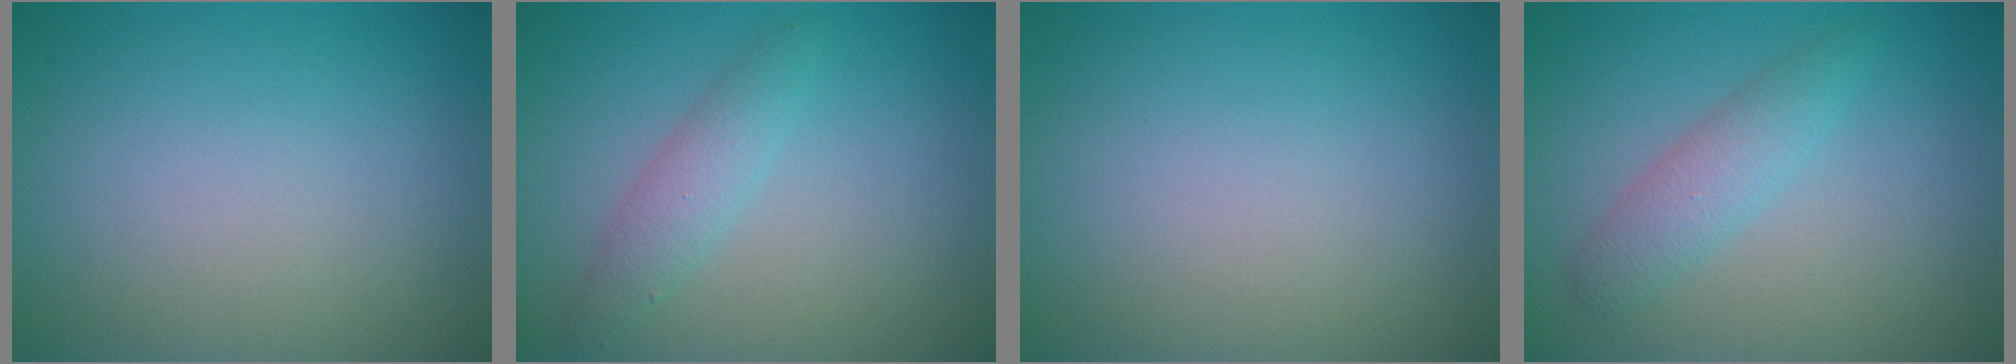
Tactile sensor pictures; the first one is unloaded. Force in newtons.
{"total": 2.1, "press": 2.1, "slide": 0.1}
{"total": 0.0}
{"total": 2.4, "press": 2.4, "slide": 0.1}